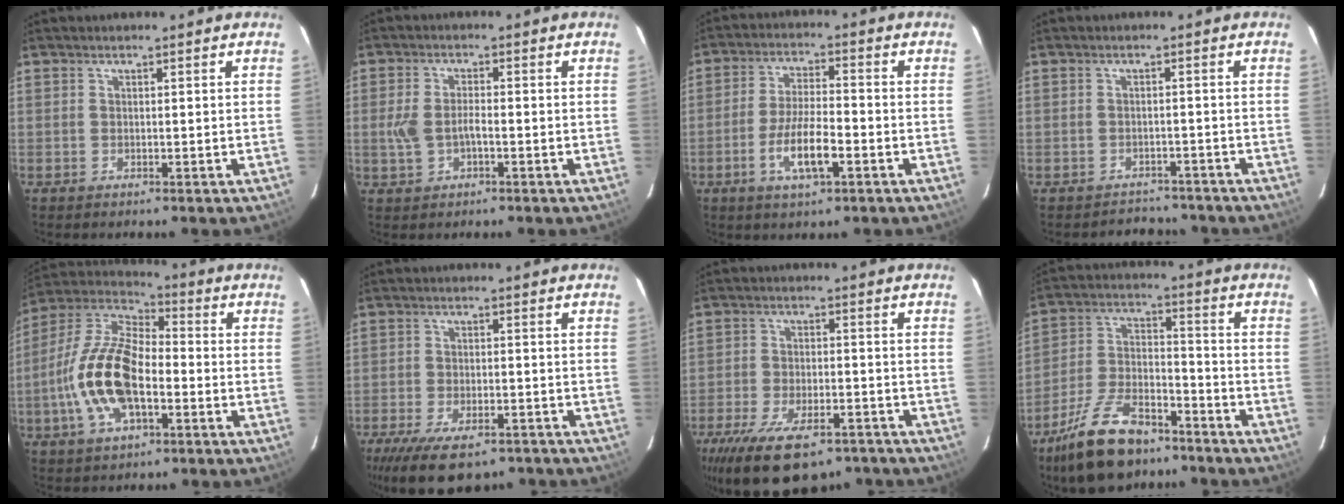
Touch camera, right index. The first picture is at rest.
{"total": 5.1, "force": [-1.1, 2.6, 4.2], "torque": [-0.092, 0.001, -0.017]}
{"total": 8.8, "force": [-3.6, 2.2, 7.8], "torque": [-0.154, -0.004, -0.064]}
{"total": 6.3, "force": [-5.5, 3.0, 0.7], "torque": [-0.013, 0.019, -0.065]}
{"total": 16.7, "force": [-4.2, 7.8, 14.1], "torque": [-0.297, 0.003, -0.085]}
{"total": 15.0, "force": [-10.6, 6.2, 8.5], "torque": [-0.187, -0.034, -0.166]}
{"total": 19.4, "force": [-13.4, 8.0, 11.5], "torque": [-0.232, -0.036, -0.205]}
{"total": 17.3, "force": [-12.4, 7.4, 9.5], "torque": [-0.198, -0.003, -0.216]}